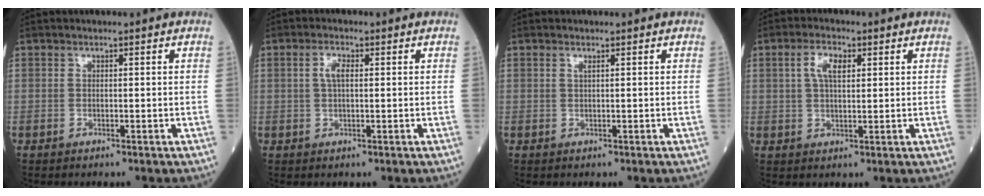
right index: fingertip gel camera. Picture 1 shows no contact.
{"total": 2.5, "force": [0.5, 0.9, 2.2], "torque": [-0.048, 0.007, 0.011]}
{"total": 0.5, "force": [0.3, -0.1, 0.4], "torque": [-0.013, -0.001, 0.006]}
{"total": 4.4, "force": [1.5, 1.7, 3.7], "torque": [-0.076, 0.009, 0.029]}